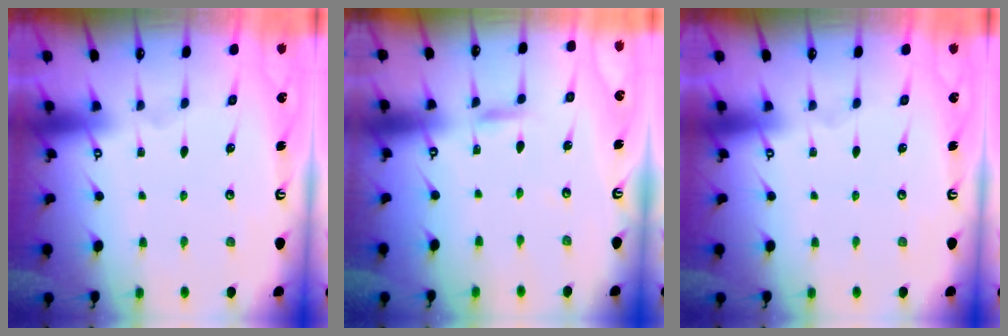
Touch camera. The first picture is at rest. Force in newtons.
{"total": 4.3, "press": 4.3, "slide": 0.5}
{"total": 0.0}